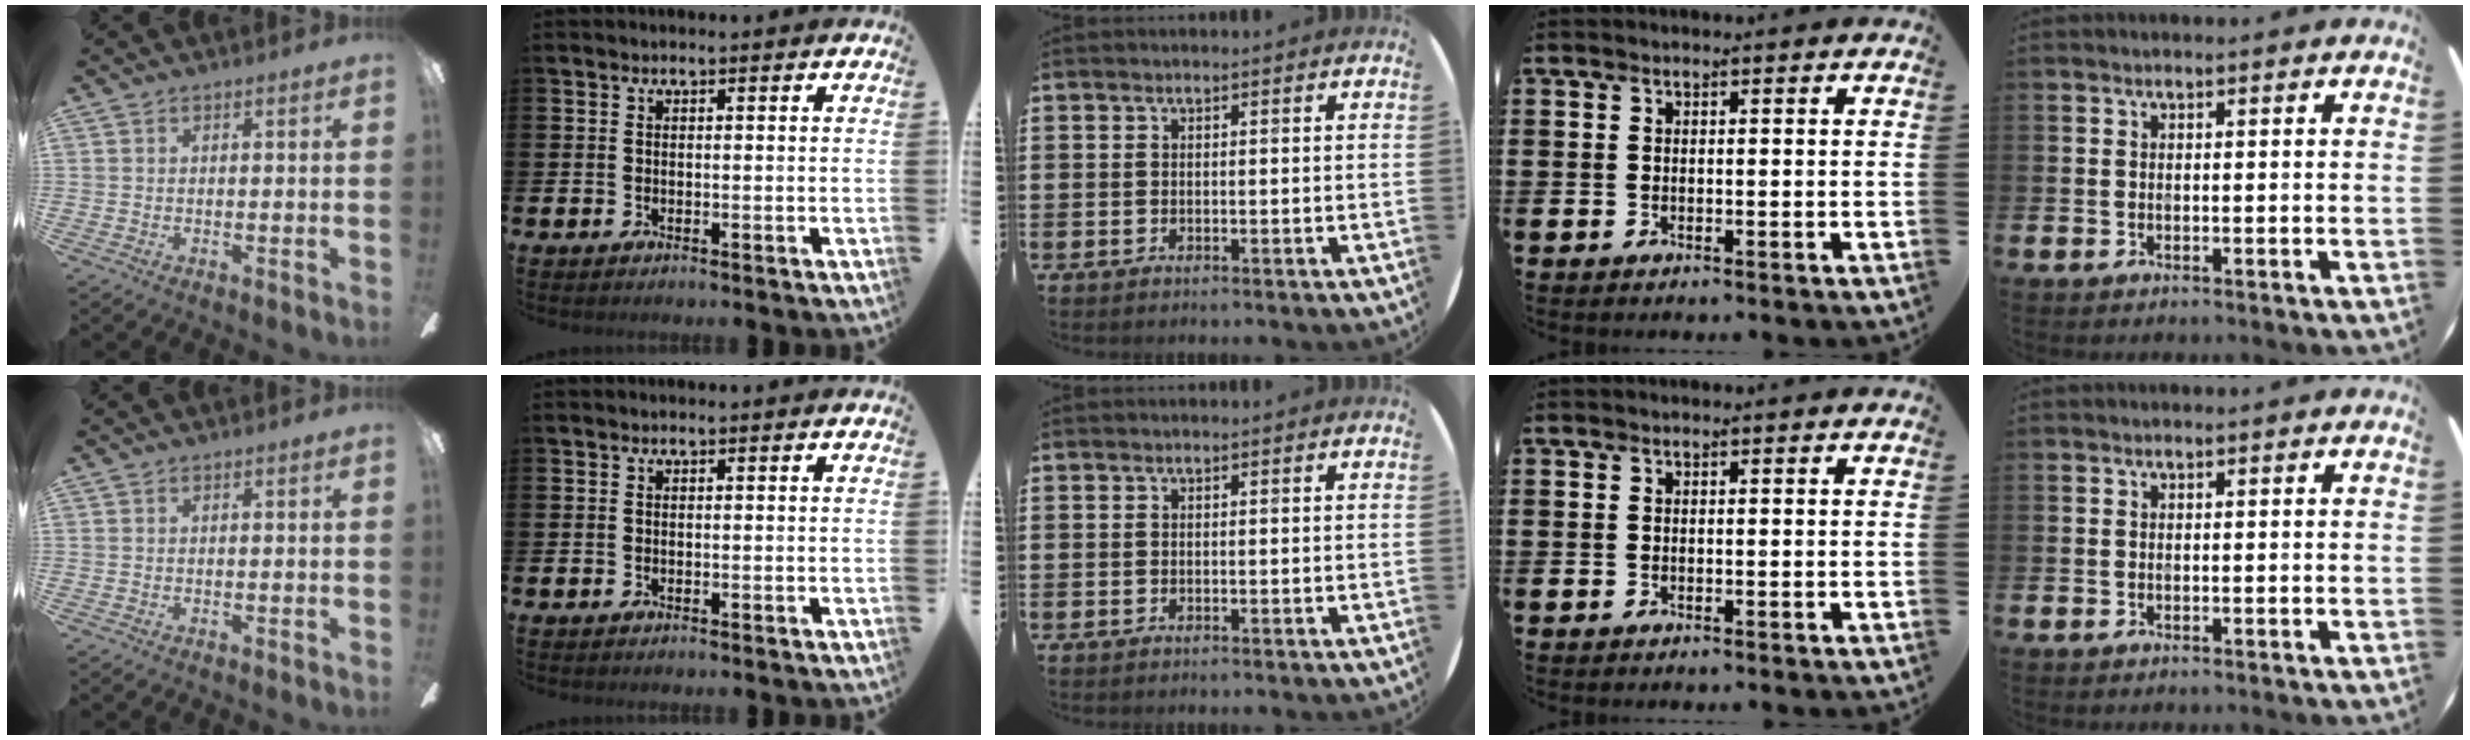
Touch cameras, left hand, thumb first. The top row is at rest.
{}